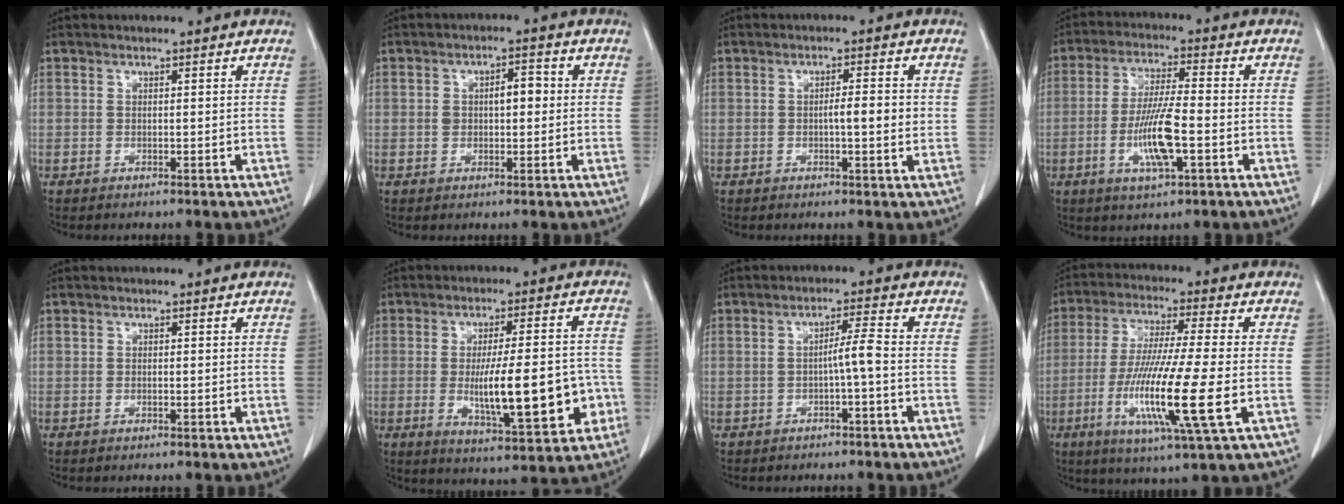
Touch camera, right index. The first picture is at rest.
{"total": 4.3, "force": [0.5, 2.3, 3.7], "torque": [-0.059, 0.019, 0.015]}
{"total": 3.8, "force": [0.1, 0.6, 3.7], "torque": [-0.060, 0.000, 0.000]}
{"total": 9.3, "force": [-2.6, 1.3, 8.8], "torque": [-0.172, -0.008, -0.047]}
{"total": 0.0}
{"total": 14.7, "force": [-2.8, 3.3, 14.1], "torque": [-0.218, 0.001, -0.032]}
{"total": 3.2, "force": [-0.9, -0.3, 3.1], "torque": [-0.047, 0.008, -0.012]}
{"total": 15.4, "force": [-3.9, 0.0, 14.9], "torque": [-0.294, -0.030, -0.074]}